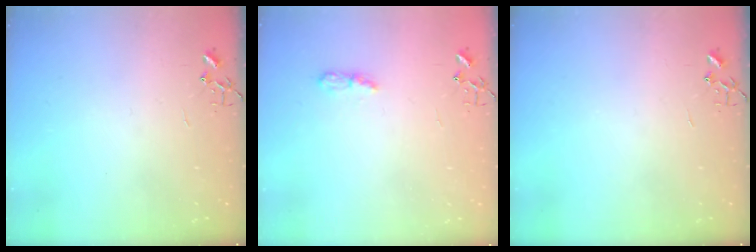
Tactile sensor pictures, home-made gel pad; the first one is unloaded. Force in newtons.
{"total": 6.1, "press": 6.1, "slide": 0.5}
{"total": 0.0}